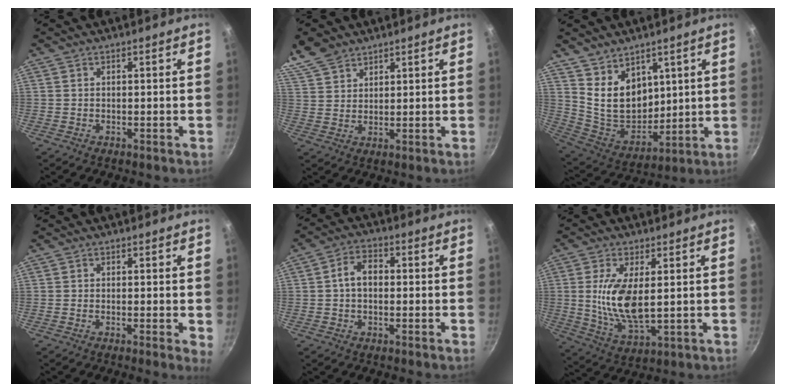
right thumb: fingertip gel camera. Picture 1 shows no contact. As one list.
[{"total": 7.5, "force": [5.9, 3.9, 2.3], "torque": [-0.033, -0.005, 0.123]}, {"total": 12.4, "force": [6.1, 8.5, 6.6], "torque": [-0.079, -0.056, 0.134]}, {"total": 2.0, "force": [-0.1, 0.4, 2.0], "torque": [-0.025, -0.005, -0.006]}, {"total": 5.4, "force": [0.0, 3.7, 3.9], "torque": [-0.053, 0.018, -0.009]}, {"total": 11.4, "force": [1.3, 4.9, 10.2], "torque": [-0.198, -0.016, 0.033]}]